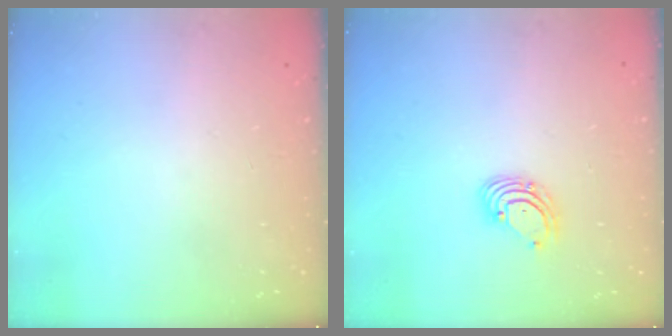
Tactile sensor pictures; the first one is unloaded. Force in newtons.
{"total": 2.7, "press": 2.7, "slide": 0.3}